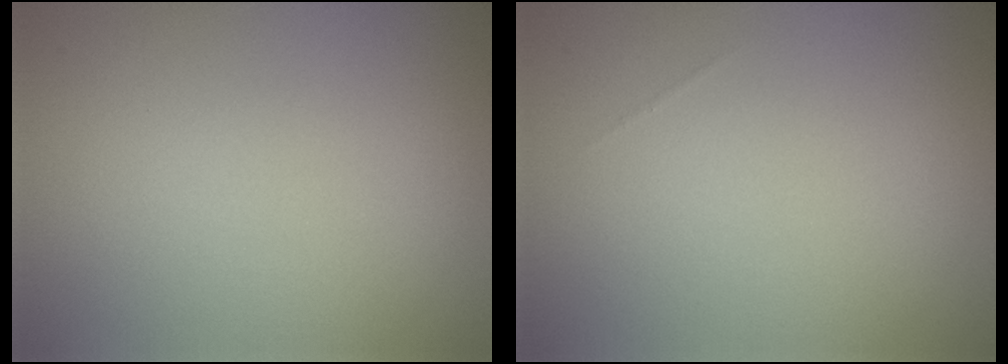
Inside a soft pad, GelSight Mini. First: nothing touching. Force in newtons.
{"total": 0.0}